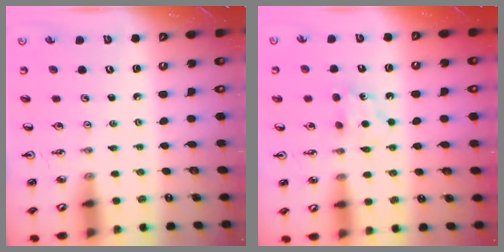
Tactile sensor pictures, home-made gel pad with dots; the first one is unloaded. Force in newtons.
{"total": 5.5, "press": 5.4, "slide": 0.7}